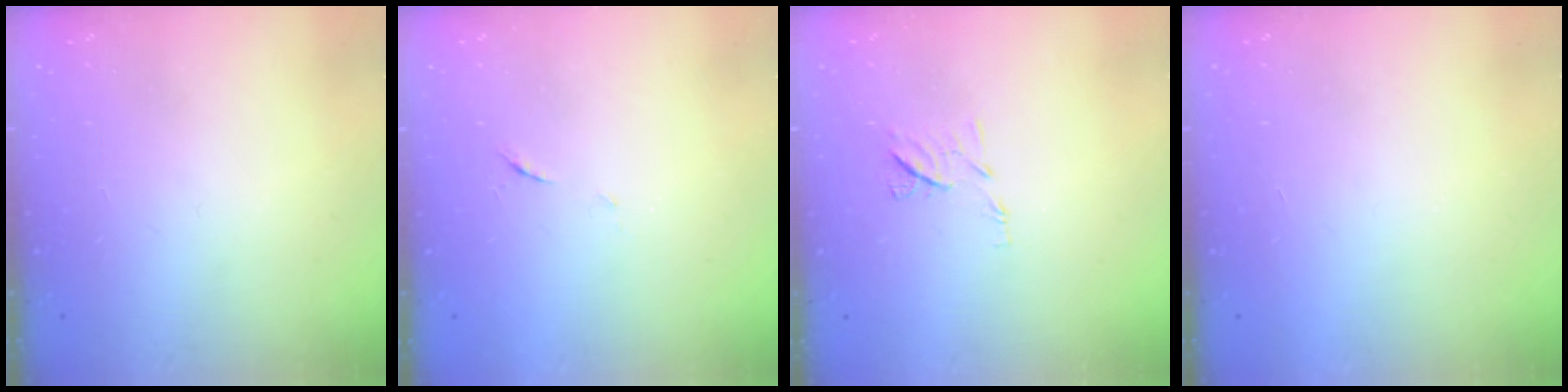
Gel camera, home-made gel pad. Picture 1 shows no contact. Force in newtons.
{"total": 4.3, "press": 4.1, "slide": 1.2}
{"total": 7.2, "press": 7.0, "slide": 1.4}
{"total": 1.6, "press": 1.6, "slide": 0.1}